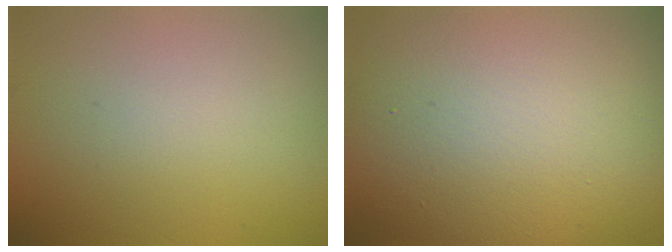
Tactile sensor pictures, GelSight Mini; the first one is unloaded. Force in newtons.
{"total": 15.6, "press": 15.6, "slide": 0.9}